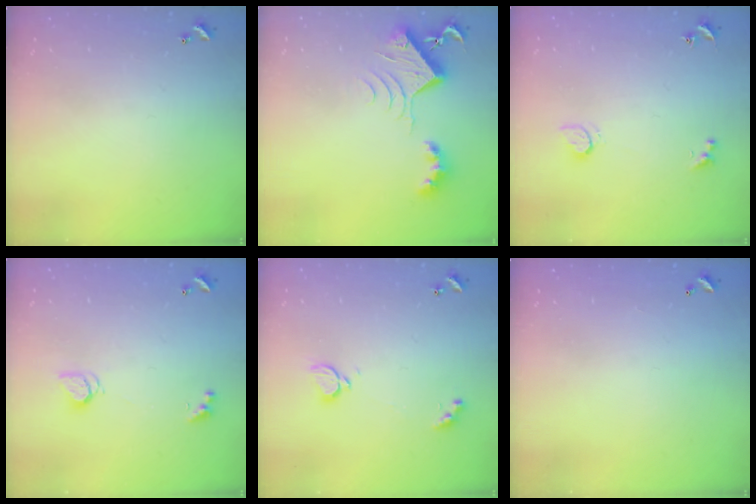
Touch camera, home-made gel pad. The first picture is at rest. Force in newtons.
{"total": 7.4, "press": 7.3, "slide": 0.9}
{"total": 1.8, "press": 1.7, "slide": 0.5}
{"total": 2.1, "press": 2.0, "slide": 0.3}
{"total": 1.6, "press": 1.5, "slide": 0.5}
{"total": 3.0, "press": 3.0, "slide": 0.1}